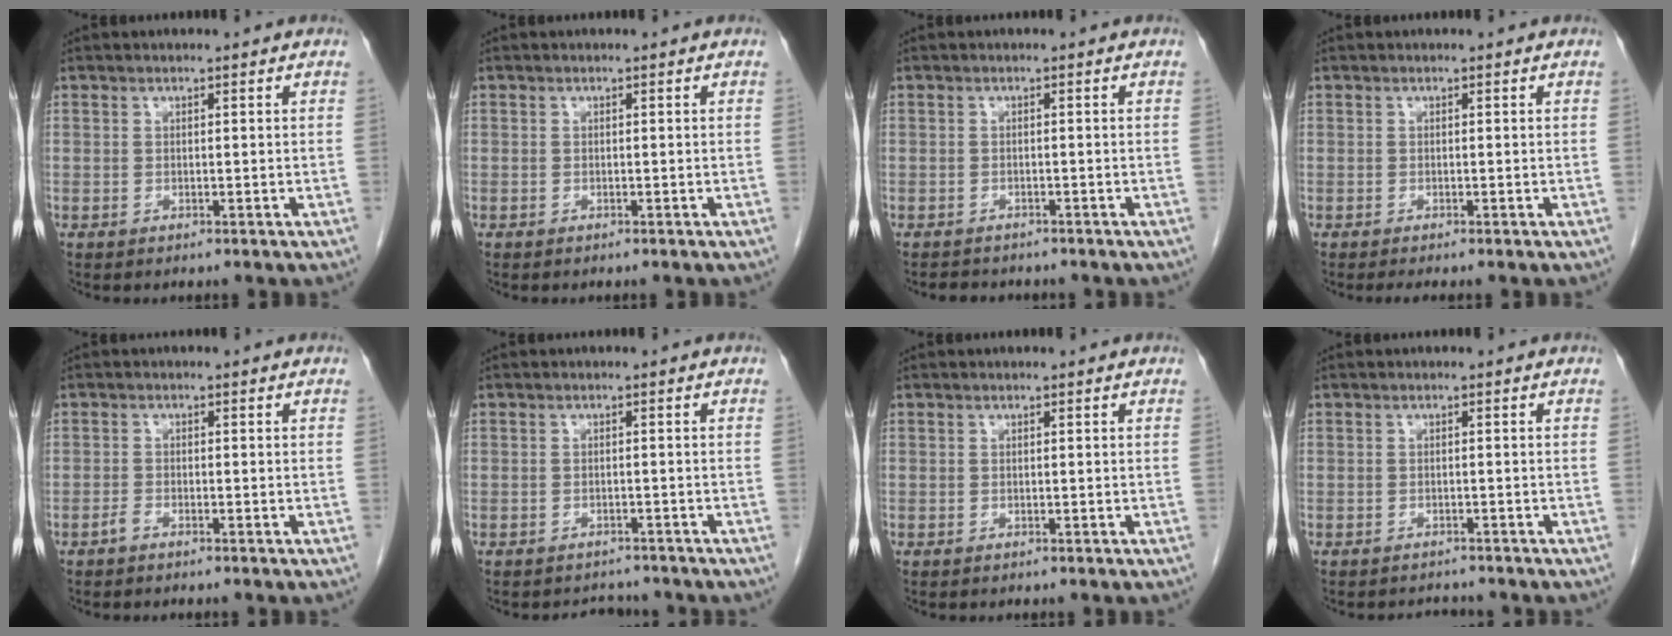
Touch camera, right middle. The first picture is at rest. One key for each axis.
{"total": 0.0}
{"total": 3.4, "fx": -3.0, "fy": 1.4, "fz": 0.8, "tx": -0.015, "ty": -0.003, "tz": -0.038}
{"total": 1.2, "fx": -1.0, "fy": -0.1, "fz": 0.6, "tx": -0.009, "ty": -0.001, "tz": -0.013}
{"total": 0.9, "fx": -0.8, "fy": 0.2, "fz": 0.4, "tx": -0.012, "ty": 0.001, "tz": -0.015}
{"total": 3.3, "fx": -3.1, "fy": 1.3, "fz": -0.1, "tx": -0.001, "ty": 0.002, "tz": -0.042}
{"total": 0.0}
{"total": 2.6, "fx": -2.3, "fy": 1.1, "fz": -0.2, "tx": 0.001, "ty": 0.001, "tz": -0.033}